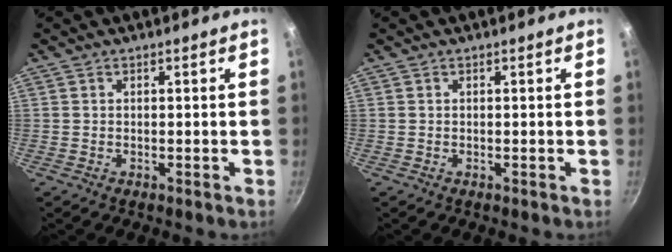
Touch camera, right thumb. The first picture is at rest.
{"total": 0.0}